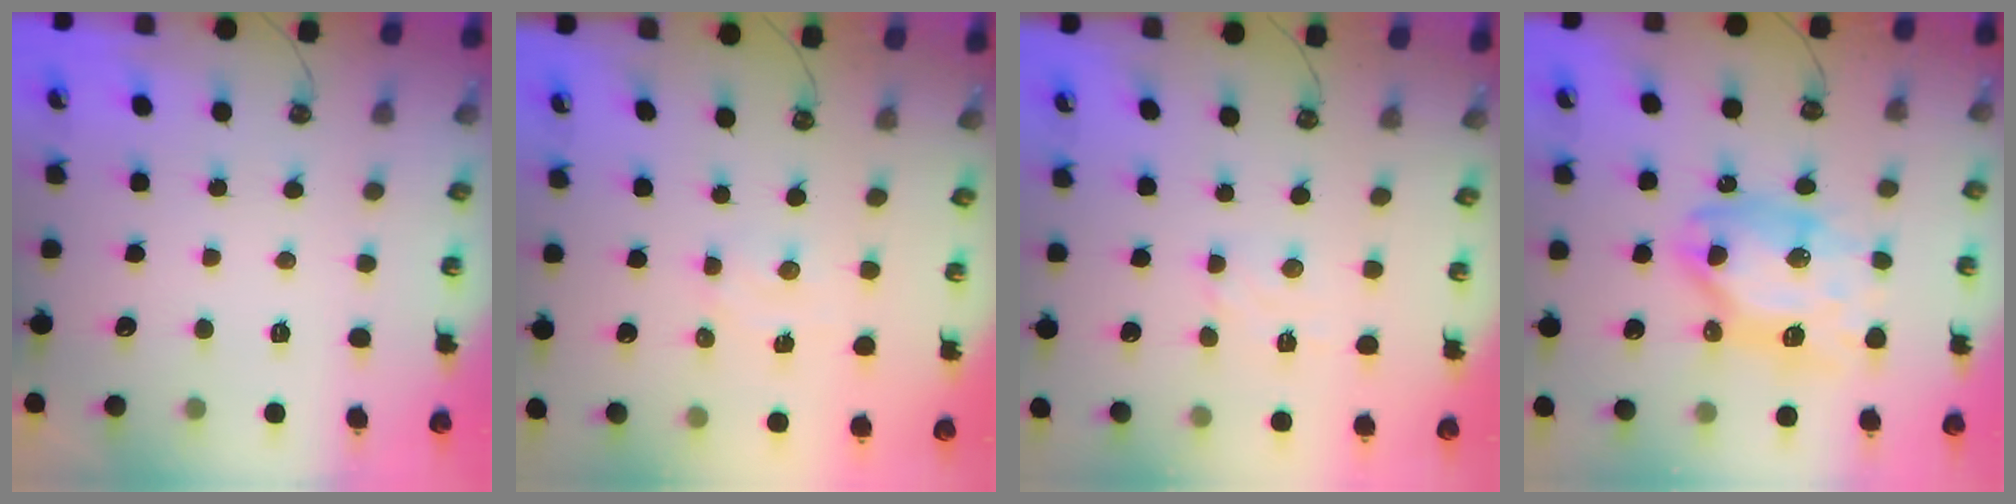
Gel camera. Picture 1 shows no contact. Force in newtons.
{"total": 2.6, "press": 2.6, "slide": 0.4}
{"total": 3.0, "press": 3.0, "slide": 0.5}
{"total": 15.2, "press": 15.1, "slide": 1.4}